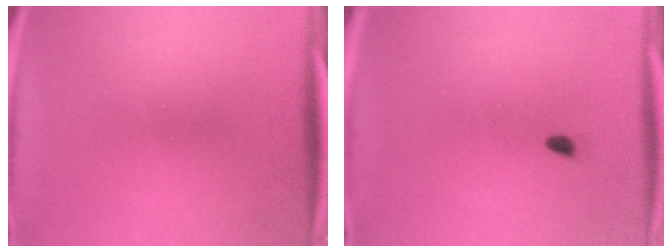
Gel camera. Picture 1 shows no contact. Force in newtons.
{"total": 0.6}